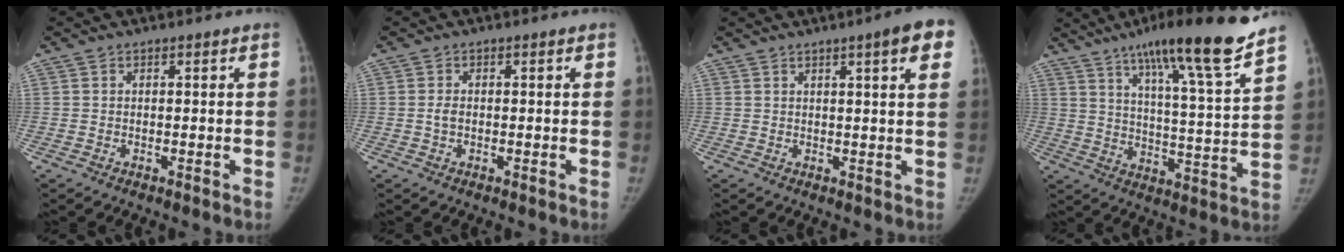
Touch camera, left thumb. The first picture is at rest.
{"total": 1.5, "force": [-0.1, 0.8, 1.3], "torque": [-0.023, 0.006, 0.001]}
{"total": 8.1, "force": [4.1, 0.8, 7.0], "torque": [-0.077, -0.007, 0.045]}
{"total": 20.4, "force": [15.0, 1.1, 13.8], "torque": [-0.193, -0.070, 0.227]}